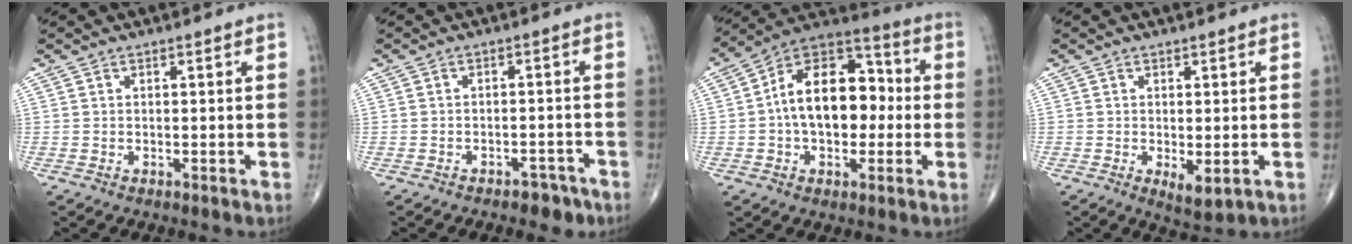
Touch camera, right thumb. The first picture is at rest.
{"total": 3.9, "force": [-2.9, 2.1, 1.5], "torque": [-0.007, 0.019, -0.037]}
{"total": 17.8, "force": [-0.2, 11.2, 13.8], "torque": [-0.187, 0.041, -0.013]}
{"total": 3.9, "force": [-0.9, 1.5, 3.4], "torque": [-0.053, -0.013, -0.009]}